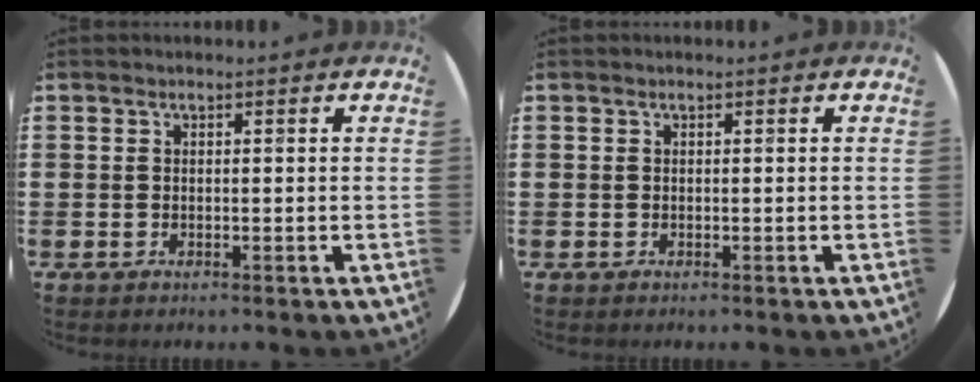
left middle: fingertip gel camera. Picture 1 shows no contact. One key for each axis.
{"total": 0.0}